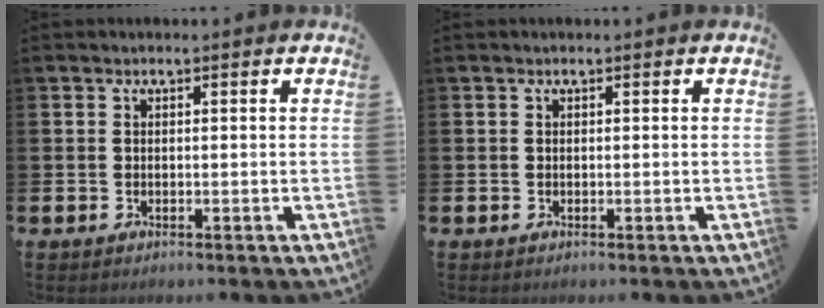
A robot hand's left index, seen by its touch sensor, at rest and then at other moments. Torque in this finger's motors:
{"motor_torque": [0.00, 0.00, 0.00, 0.00]}